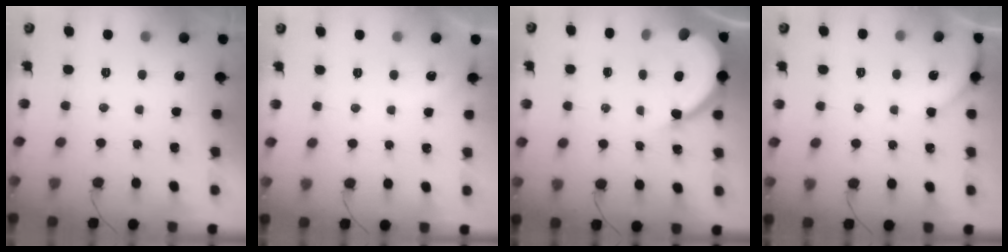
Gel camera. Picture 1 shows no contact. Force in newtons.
{"total": 2.2, "press": 2.2, "slide": 0.3}
{"total": 10.2, "press": 10.1, "slide": 0.9}
{"total": 3.6, "press": 3.5, "slide": 0.6}